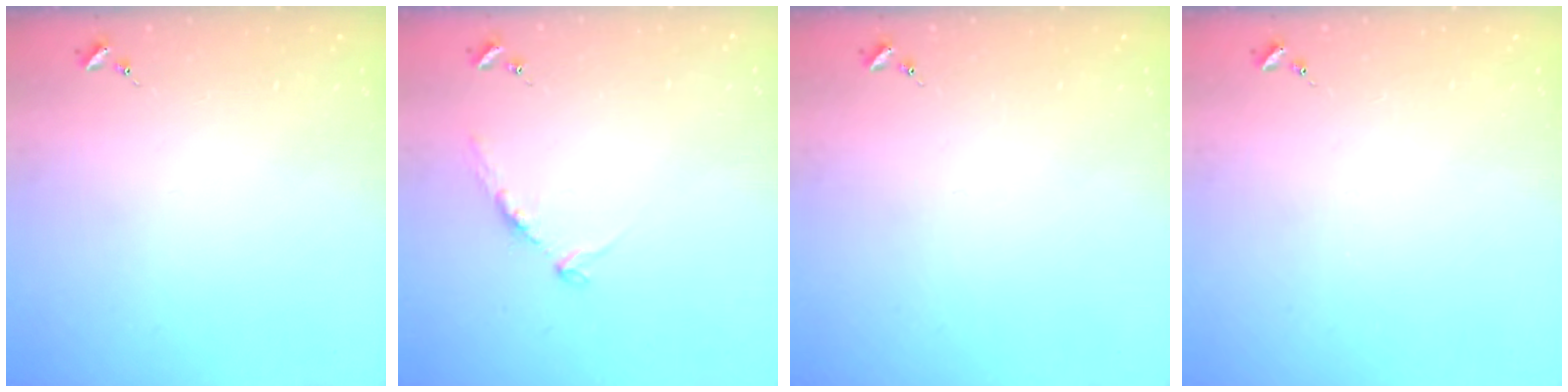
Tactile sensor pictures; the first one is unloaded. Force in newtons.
{"total": 8.3, "press": 8.2, "slide": 0.9}
{"total": 0.0}
{"total": 0.0}